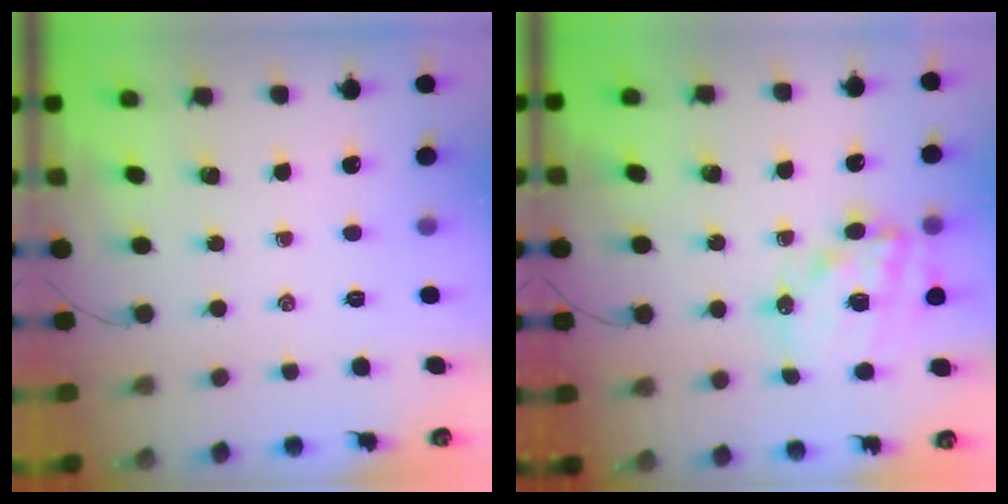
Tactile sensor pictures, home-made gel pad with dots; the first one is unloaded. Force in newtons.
{"total": 14.8, "press": 14.5, "slide": 3.3}